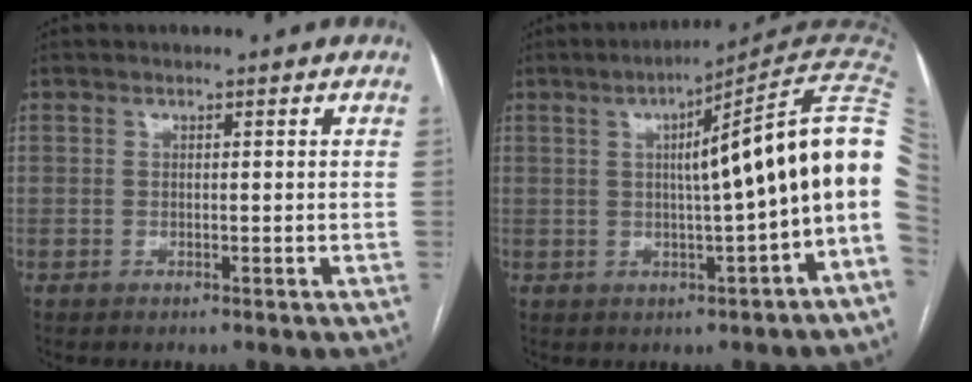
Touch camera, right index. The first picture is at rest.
{"total": 14.8, "force": [1.6, -0.3, 14.7], "torque": [-0.189, 0.033, 0.016]}